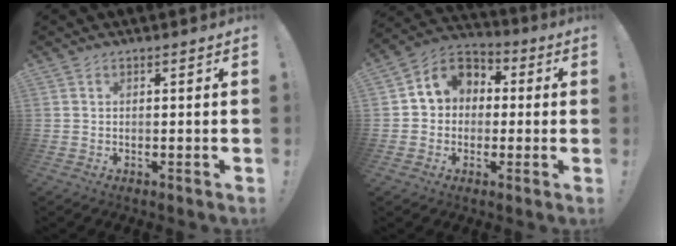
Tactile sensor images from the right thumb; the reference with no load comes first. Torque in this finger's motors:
{"motor_torque": [0.21, 0.27, 0.07, 0.42, 0.18]}